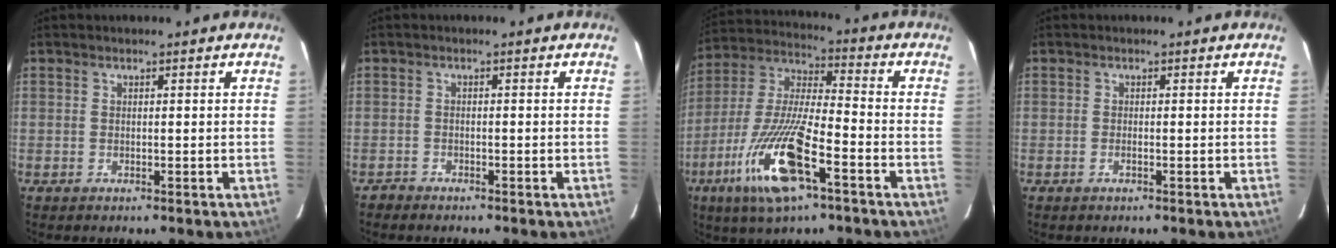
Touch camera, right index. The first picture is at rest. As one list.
[{"total": 1.1, "force": [-1.1, 0.3, 0.1], "torque": [-0.004, 0.000, -0.020]}, {"total": 16.7, "force": [-7.9, 2.9, 14.4], "torque": [-0.307, -0.022, -0.143]}, {"total": 0.7, "force": [-0.4, 0.0, 0.6], "torque": [-0.014, -0.001, -0.007]}]